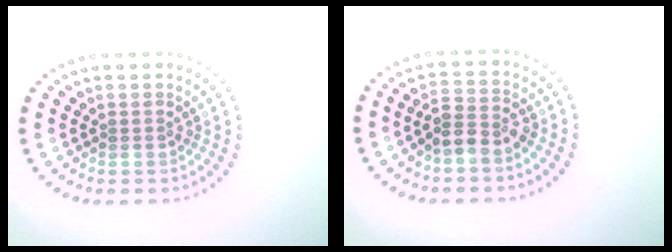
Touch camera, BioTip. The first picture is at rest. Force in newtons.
{"total": 2.6, "press": 2.4, "slide": 1.1}